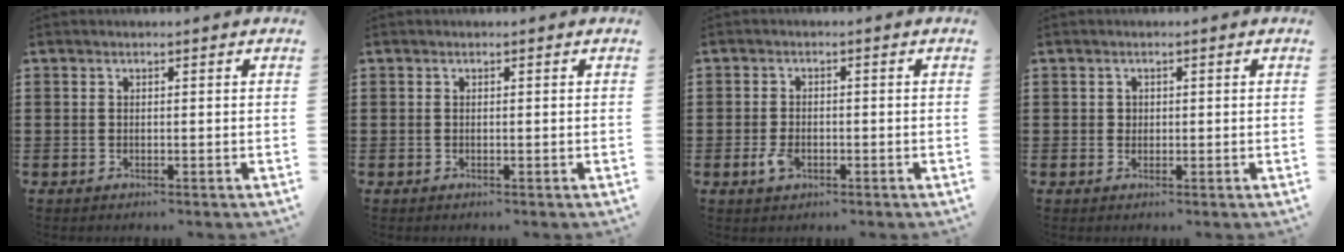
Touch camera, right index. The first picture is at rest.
{"total": 0.0}
{"total": 2.8, "force": [-1.1, 1.6, 2.0], "torque": [-0.051, -0.005, -0.022]}
{"total": 0.8, "force": [0.3, 0.7, 0.2], "torque": [-0.005, 0.003, 0.006]}